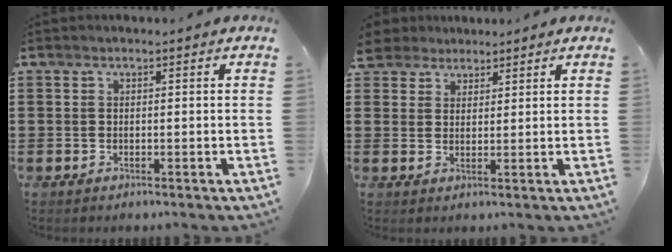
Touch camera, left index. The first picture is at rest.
{"total": 3.1, "force": [2.6, 1.7, 0.0], "torque": [-0.013, 0.007, 0.049]}